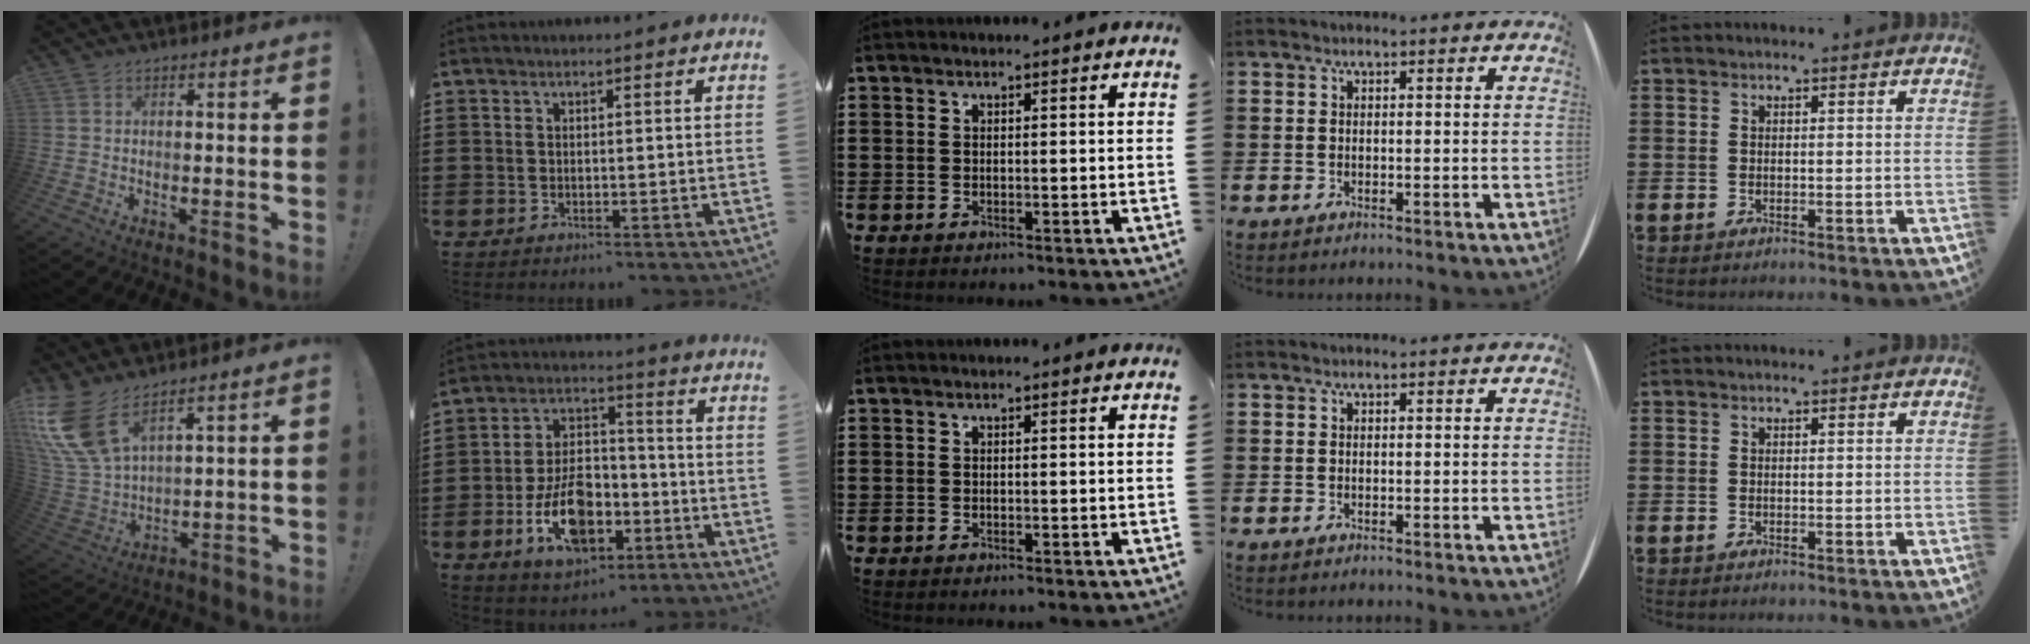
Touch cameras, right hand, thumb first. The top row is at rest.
{"thumb": {"total": 13.8, "force": [9.2, 5.8, 8.5], "torque": [-0.185, -0.056, 0.174]}, "index": {"total": 11.3, "force": [-4.3, 6.7, 8.0], "torque": [-0.155, 0.005, -0.079]}}